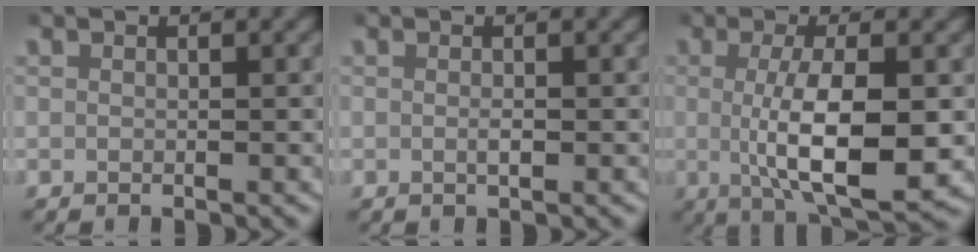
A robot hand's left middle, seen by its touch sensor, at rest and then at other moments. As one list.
[{"total": 0.7, "force": [-0.1, 0.1, 0.6], "torque": [-0.012, -0.002, -0.001]}, {"total": 7.9, "force": [-0.7, 2.5, 7.4], "torque": [-0.123, -0.016, -0.005]}]